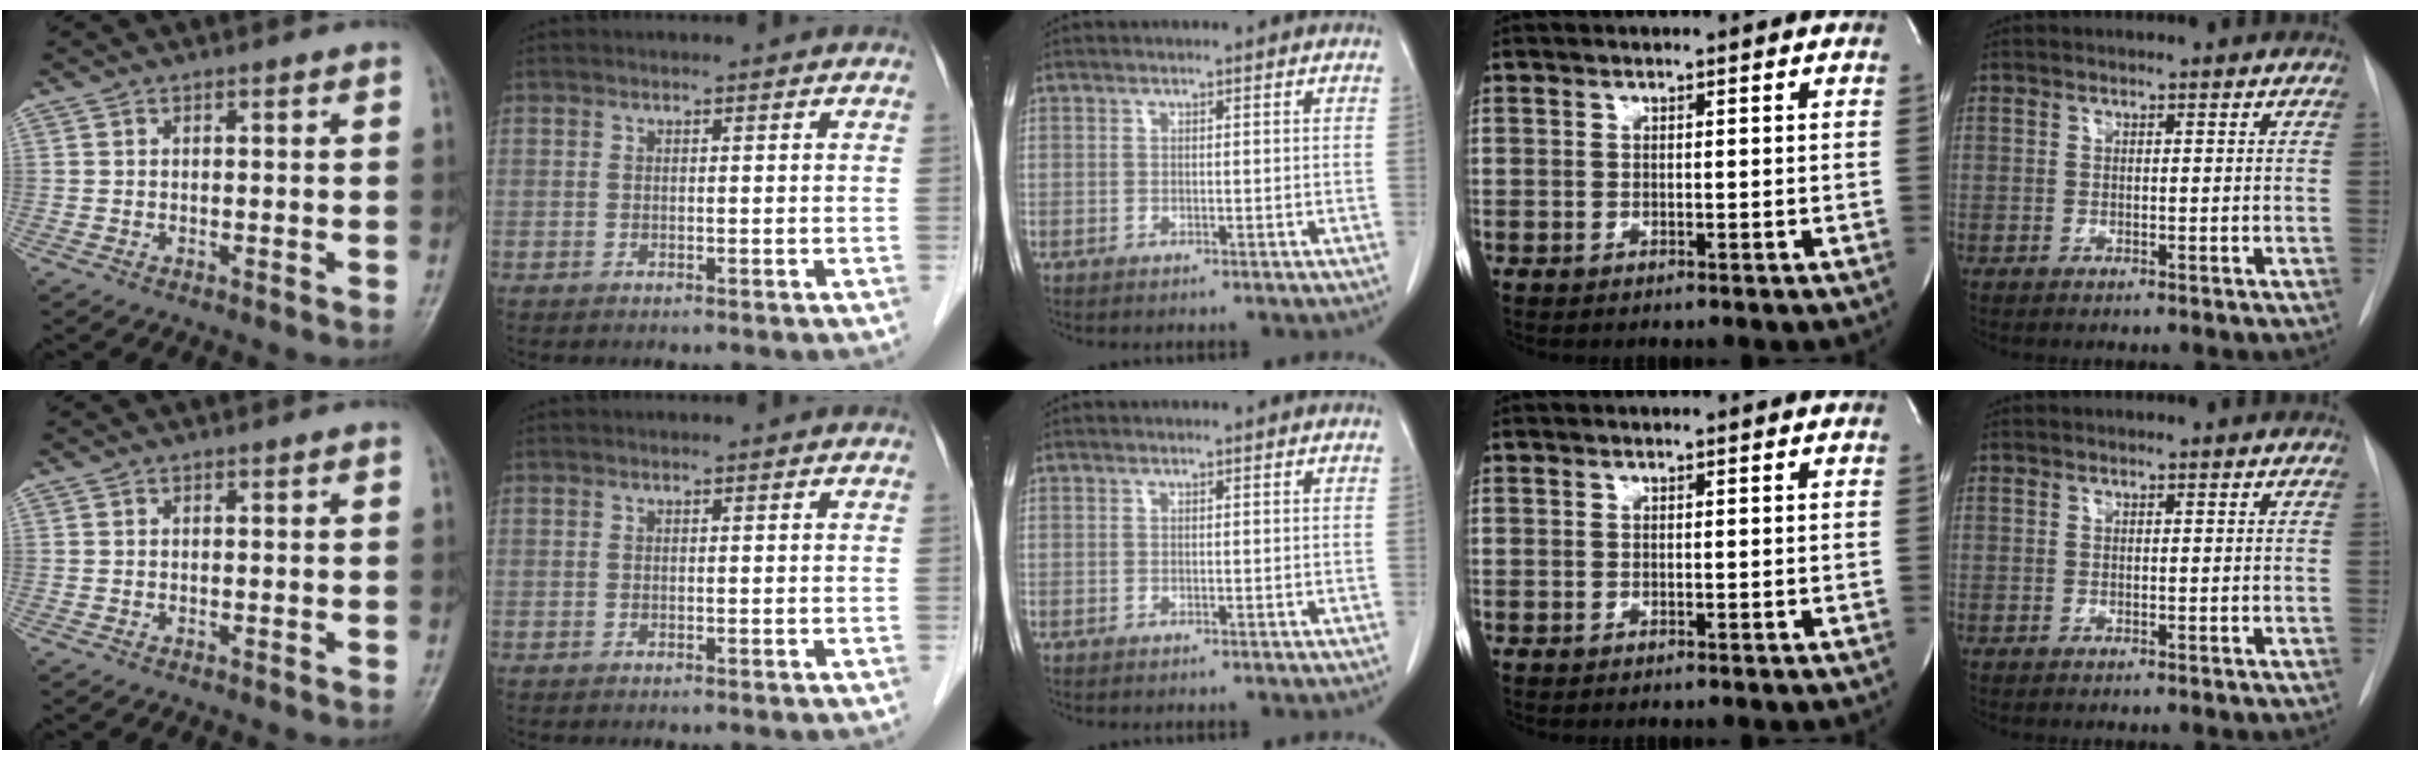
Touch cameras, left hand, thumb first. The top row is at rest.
{}